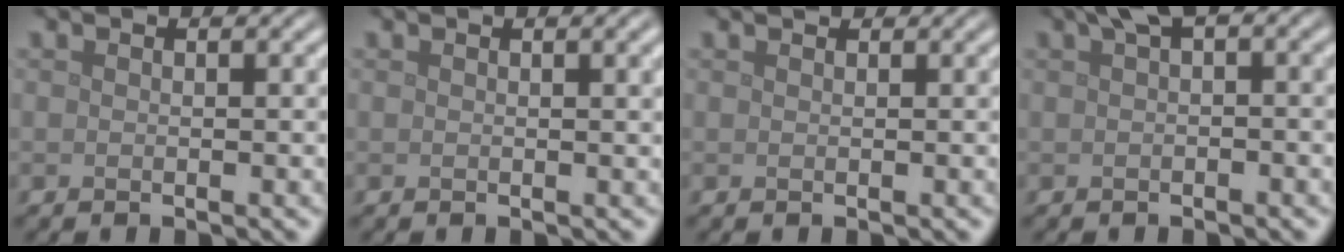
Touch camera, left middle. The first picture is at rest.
{"total": 1.7, "force": [0.6, 0.5, 1.4], "torque": [-0.013, 0.003, 0.007]}
{"total": 0.7, "force": [0.6, 0.1, 0.1], "torque": [-0.010, -0.006, 0.006]}
{"total": 2.4, "force": [0.8, 0.8, 2.2], "torque": [-0.027, 0.009, 0.010]}